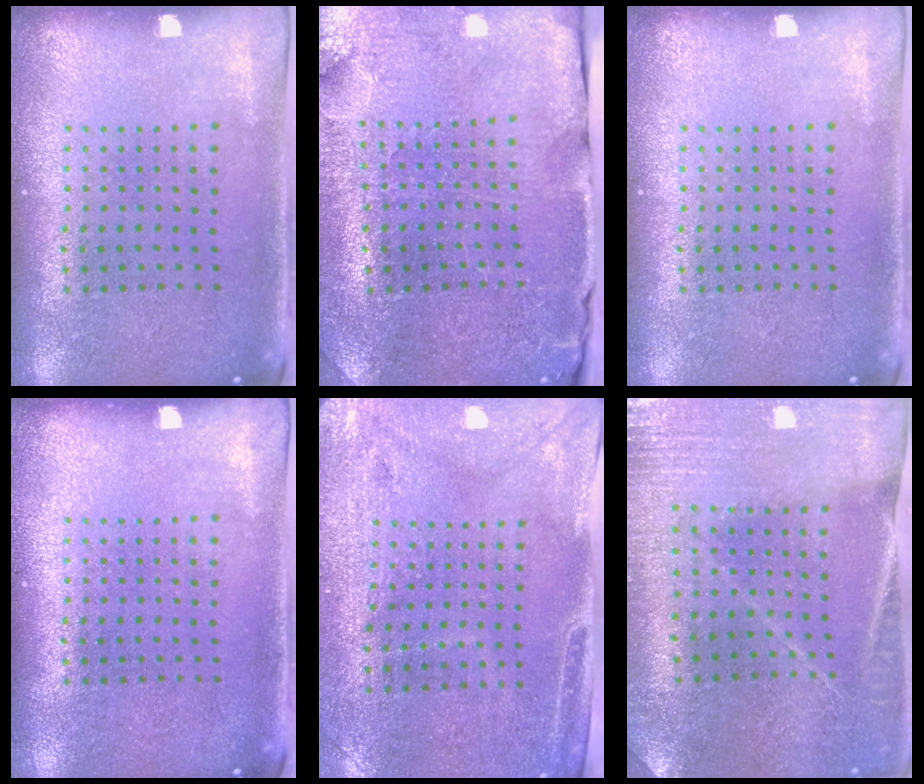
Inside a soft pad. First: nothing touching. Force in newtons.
{"total": 3.7, "press": 3.6, "slide": 0.4}
{"total": 0.0}
{"total": 0.0}
{"total": 3.0, "press": 2.5, "slide": 1.5}
{"total": 1.2, "press": 1.2, "slide": 0.1}